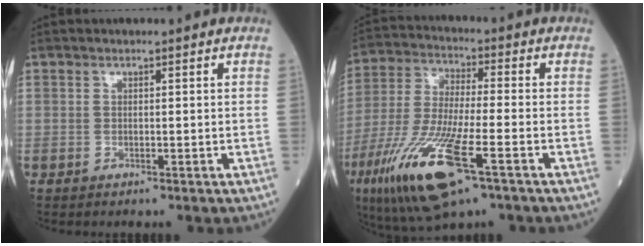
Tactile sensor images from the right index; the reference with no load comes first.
{"total": 17.1, "force": [-8.1, 2.9, 14.7], "torque": [-0.326, -0.041, -0.145]}